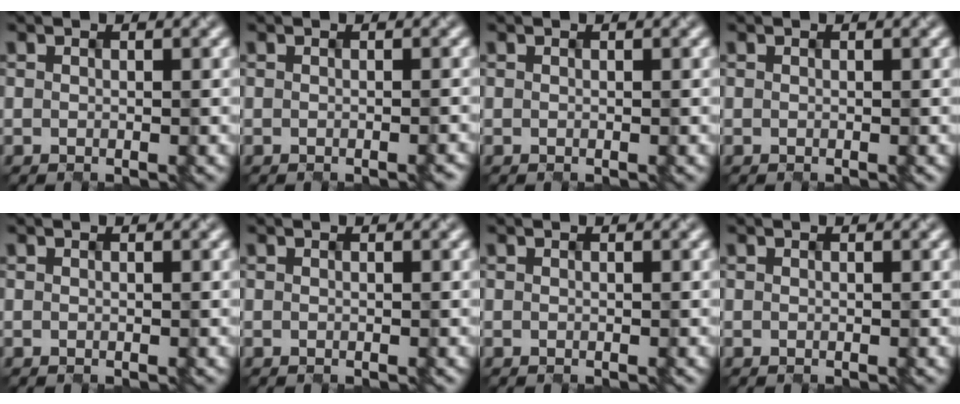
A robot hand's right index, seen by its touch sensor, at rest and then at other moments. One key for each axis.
{"total": 0.7, "fx": -0.3, "fy": 0.3, "fz": 0.6, "tx": -0.002, "ty": 0.002, "tz": -0.005}
{"total": 0.0}
{"total": 0.0}
{"total": 0.0}
{"total": 0.0}
{"total": 0.0}
{"total": 0.0}